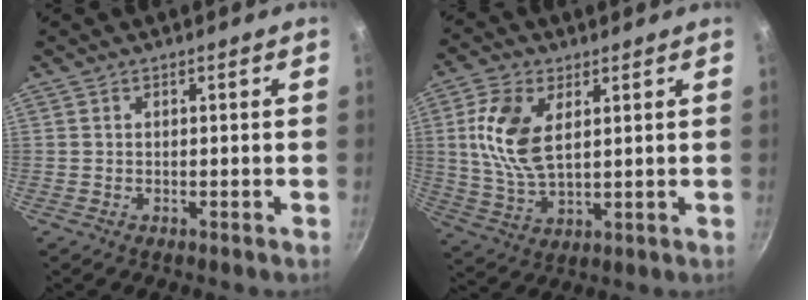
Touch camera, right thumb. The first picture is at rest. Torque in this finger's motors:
{"motor_torque": [0.03, 0.72, 1.34, 0.51, 0.15]}